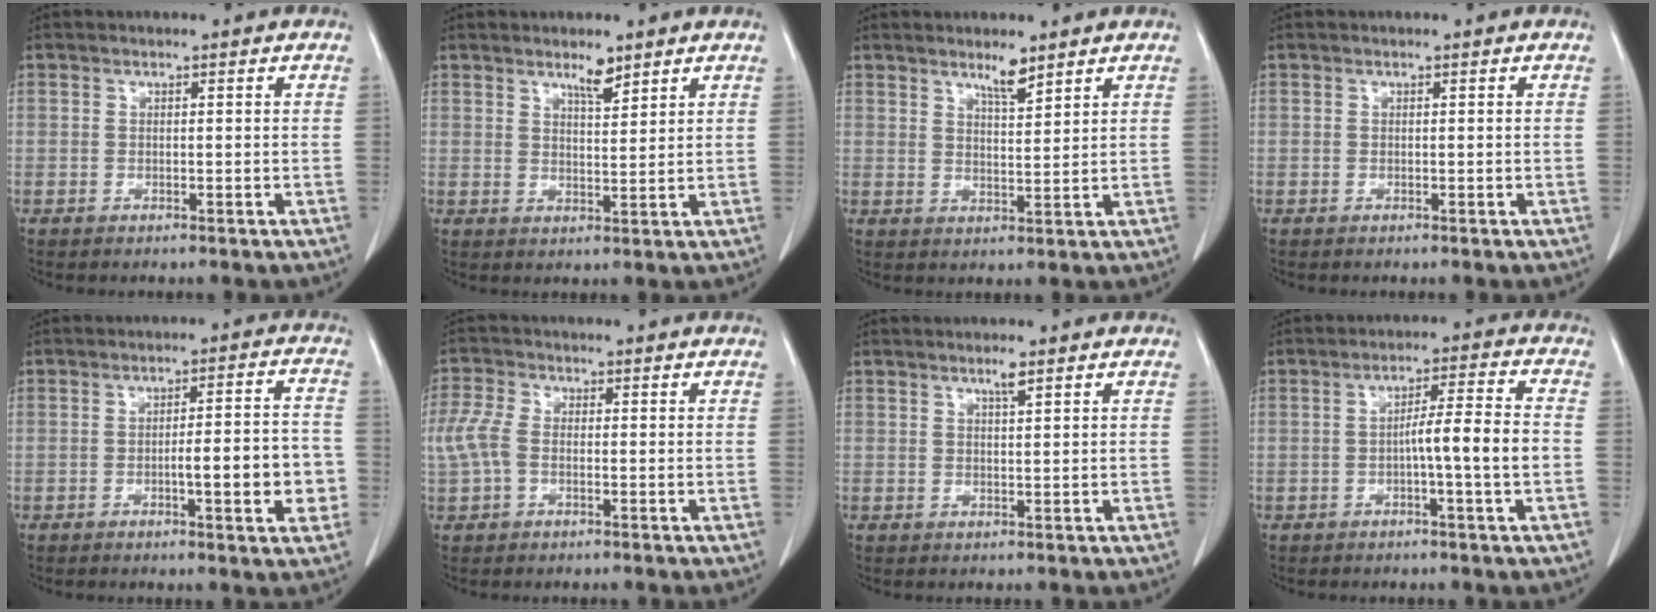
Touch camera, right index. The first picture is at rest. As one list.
[{"total": 3.4, "force": [2.6, 0.7, 2.0], "torque": [-0.035, -0.003, 0.046]}, {"total": 3.7, "force": [2.9, 0.5, 2.1], "torque": [-0.039, -0.005, 0.053]}, {"total": 0.0}, {"total": 9.0, "force": [-2.3, 1.5, 8.6], "torque": [-0.113, 0.015, -0.027]}, {"total": 5.1, "force": [-0.5, 3.1, 4.0], "torque": [-0.120, 0.017, -0.014]}, {"total": 1.6, "force": [1.1, 0.0, 1.2], "torque": [-0.021, -0.002, 0.020]}, {"total": 7.0, "force": [-1.5, -0.5, 6.8], "torque": [-0.107, 0.011, -0.024]}]